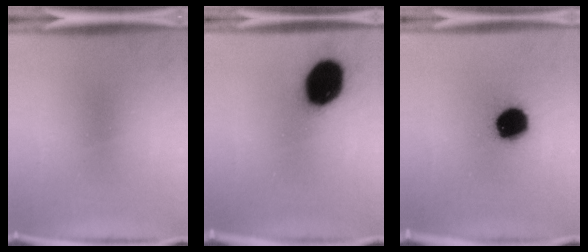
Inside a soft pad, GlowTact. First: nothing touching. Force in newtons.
{"total": 17.6}
{"total": 14.4}